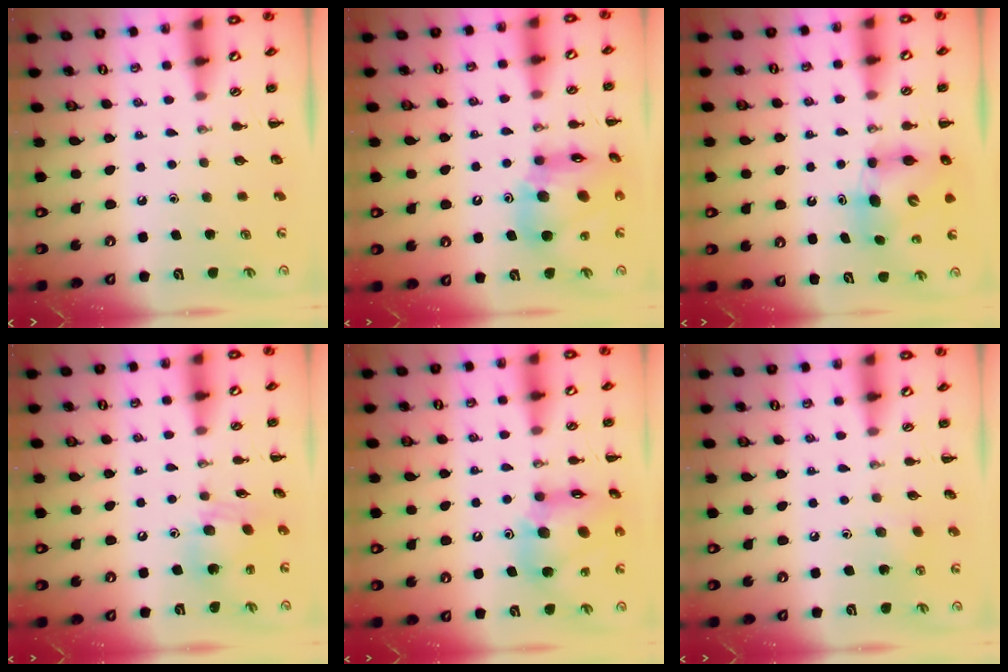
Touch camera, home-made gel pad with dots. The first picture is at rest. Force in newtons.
{"total": 16.4, "press": 15.6, "slide": 5.1}
{"total": 6.4, "press": 6.2, "slide": 1.4}
{"total": 10.7, "press": 10.6, "slide": 1.3}
{"total": 15.9, "press": 15.6, "slide": 3.1}
{"total": 3.7, "press": 3.5, "slide": 1.1}